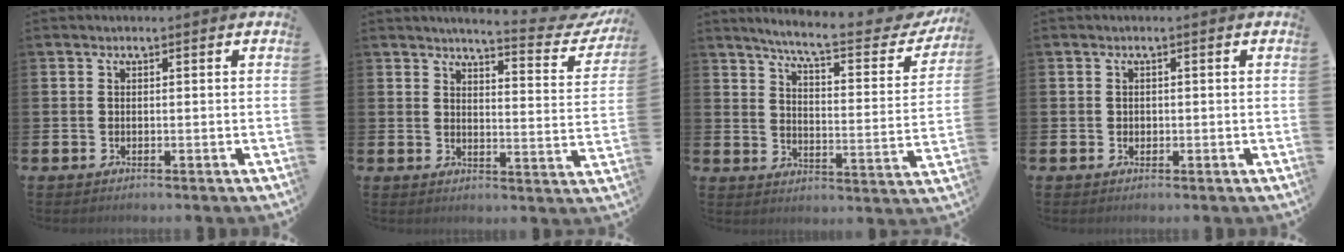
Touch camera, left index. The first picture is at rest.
{"total": 5.0, "force": [4.7, 0.5, 1.8], "torque": [-0.035, -0.042, 0.072]}
{"total": 7.9, "force": [7.0, 0.6, 3.7], "torque": [-0.087, -0.052, 0.111]}
{"total": 0.8, "force": [0.2, 0.7, 0.2], "torque": [0.005, 0.004, 0.001]}